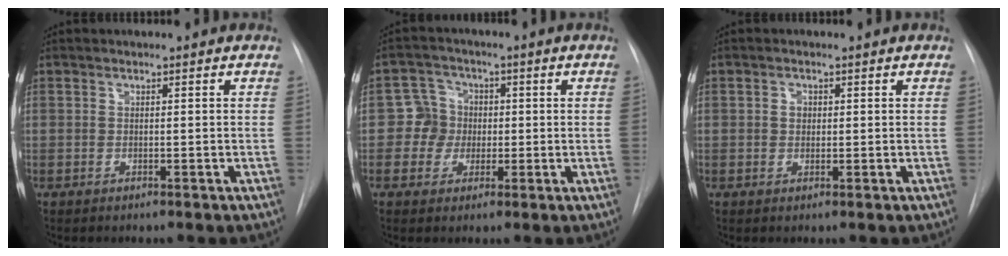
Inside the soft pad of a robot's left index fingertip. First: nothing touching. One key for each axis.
{"total": 5.1, "fx": -0.3, "fy": 5.0, "fz": 0.7, "tx": -0.008, "ty": 0.021, "tz": -0.005}
{"total": 1.2, "fx": 0.2, "fy": 1.1, "fz": 0.6, "tx": -0.010, "ty": 0.001, "tz": 0.002}